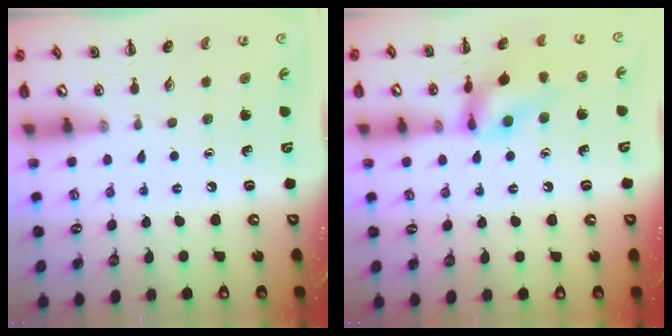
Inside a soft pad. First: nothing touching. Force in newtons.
{"total": 13.9, "press": 13.9, "slide": 1.1}